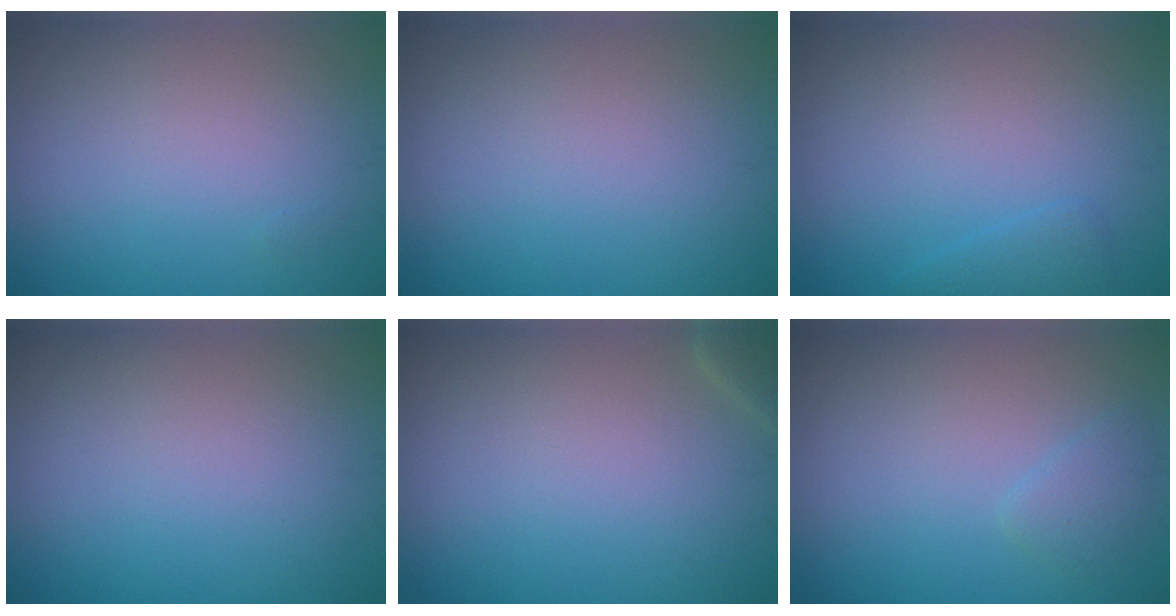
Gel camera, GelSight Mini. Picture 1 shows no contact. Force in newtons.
{"total": 0.0}
{"total": 1.1, "press": 1.1, "slide": 0.1}
{"total": 0.0}
{"total": 1.1, "press": 1.1, "slide": 0.1}
{"total": 1.3, "press": 1.2, "slide": 0.2}